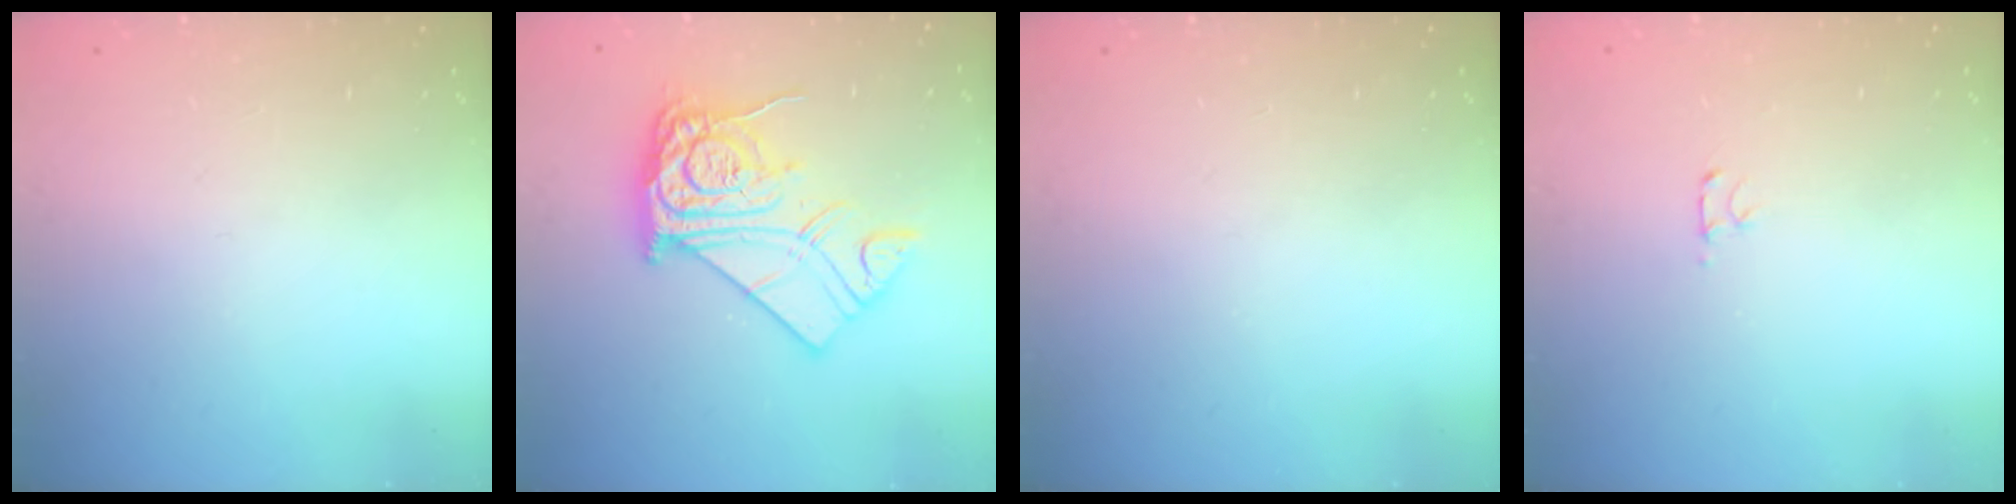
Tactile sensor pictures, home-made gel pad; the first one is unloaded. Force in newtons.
{"total": 16.2, "press": 16.1, "slide": 1.3}
{"total": 0.0}
{"total": 2.5, "press": 2.4, "slide": 0.3}